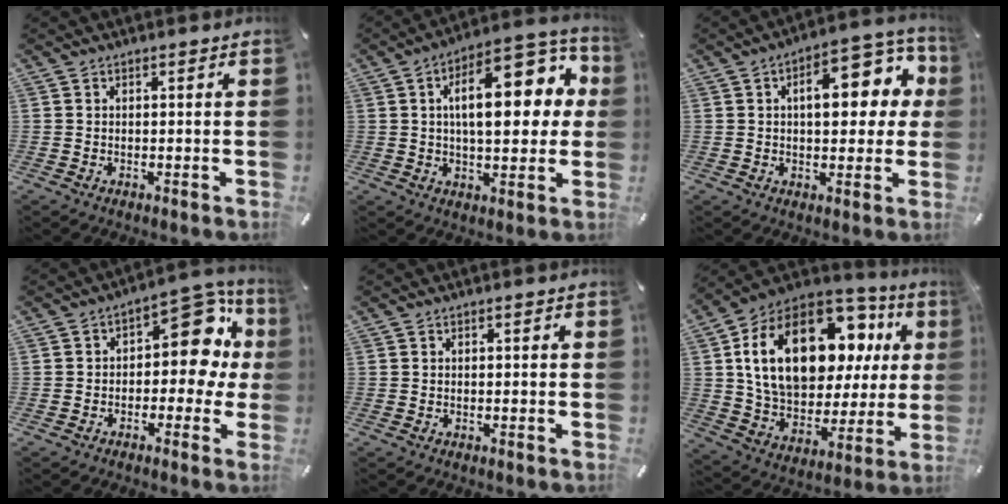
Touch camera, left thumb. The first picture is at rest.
{"total": 19.6, "force": [5.0, 9.3, 16.6], "torque": [-0.235, -0.012, 0.076]}
{"total": 15.2, "force": [3.7, 7.9, 12.5], "torque": [-0.163, -0.009, 0.058]}
{"total": 13.4, "force": [3.5, 7.6, 10.5], "torque": [-0.126, -0.022, 0.054]}
{"total": 0.0}
{"total": 24.4, "force": [9.2, 14.9, 17.0], "torque": [-0.312, -0.040, 0.159]}